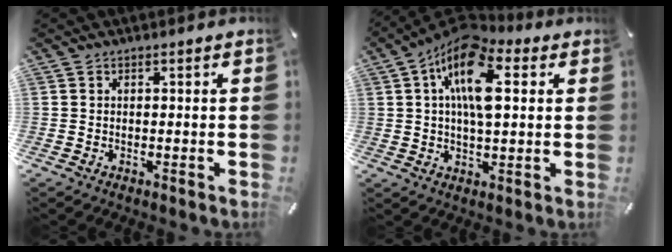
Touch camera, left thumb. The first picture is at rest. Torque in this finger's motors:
{"motor_torque": [0.43, 1.20, 1.54, -1.23, 0.58]}